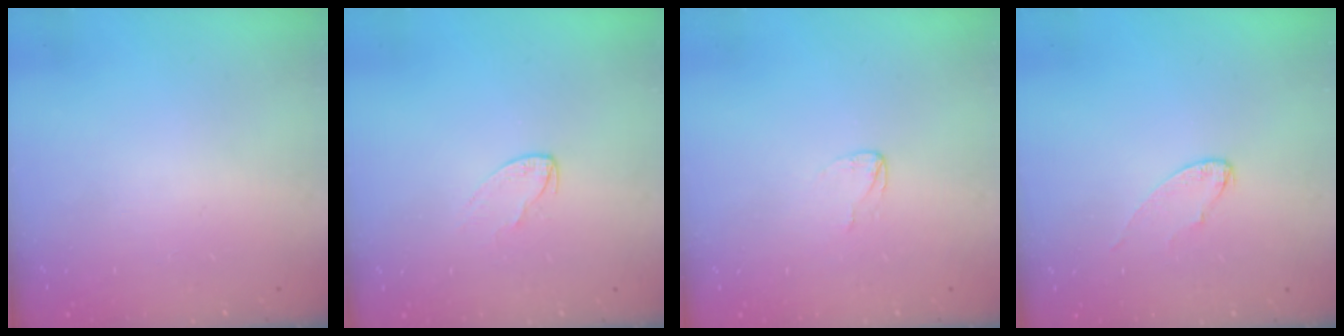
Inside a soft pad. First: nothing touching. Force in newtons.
{"total": 4.1, "press": 4.1, "slide": 0.5}
{"total": 2.6, "press": 2.6, "slide": 0.0}
{"total": 5.2, "press": 5.2, "slide": 0.4}